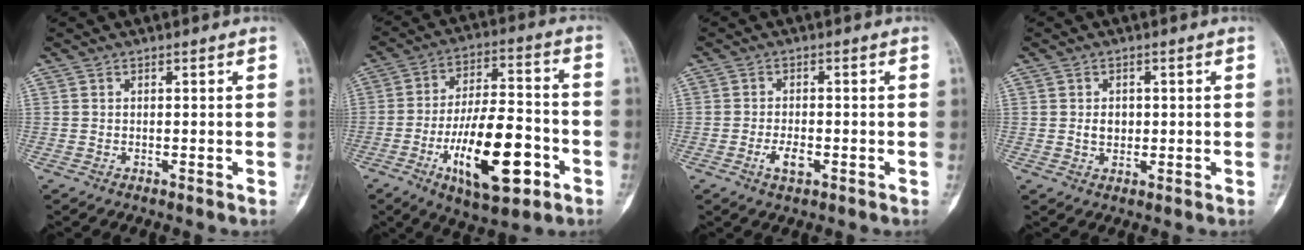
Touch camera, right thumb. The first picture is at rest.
{"total": 19.0, "force": [-7.0, 7.7, 16.0], "torque": [-0.251, 0.030, -0.106]}
{"total": 3.4, "force": [-1.3, 1.6, 2.7], "torque": [-0.049, 0.001, -0.022]}
{"total": 2.7, "force": [0.2, 2.2, 1.6], "torque": [-0.016, 0.001, 0.005]}